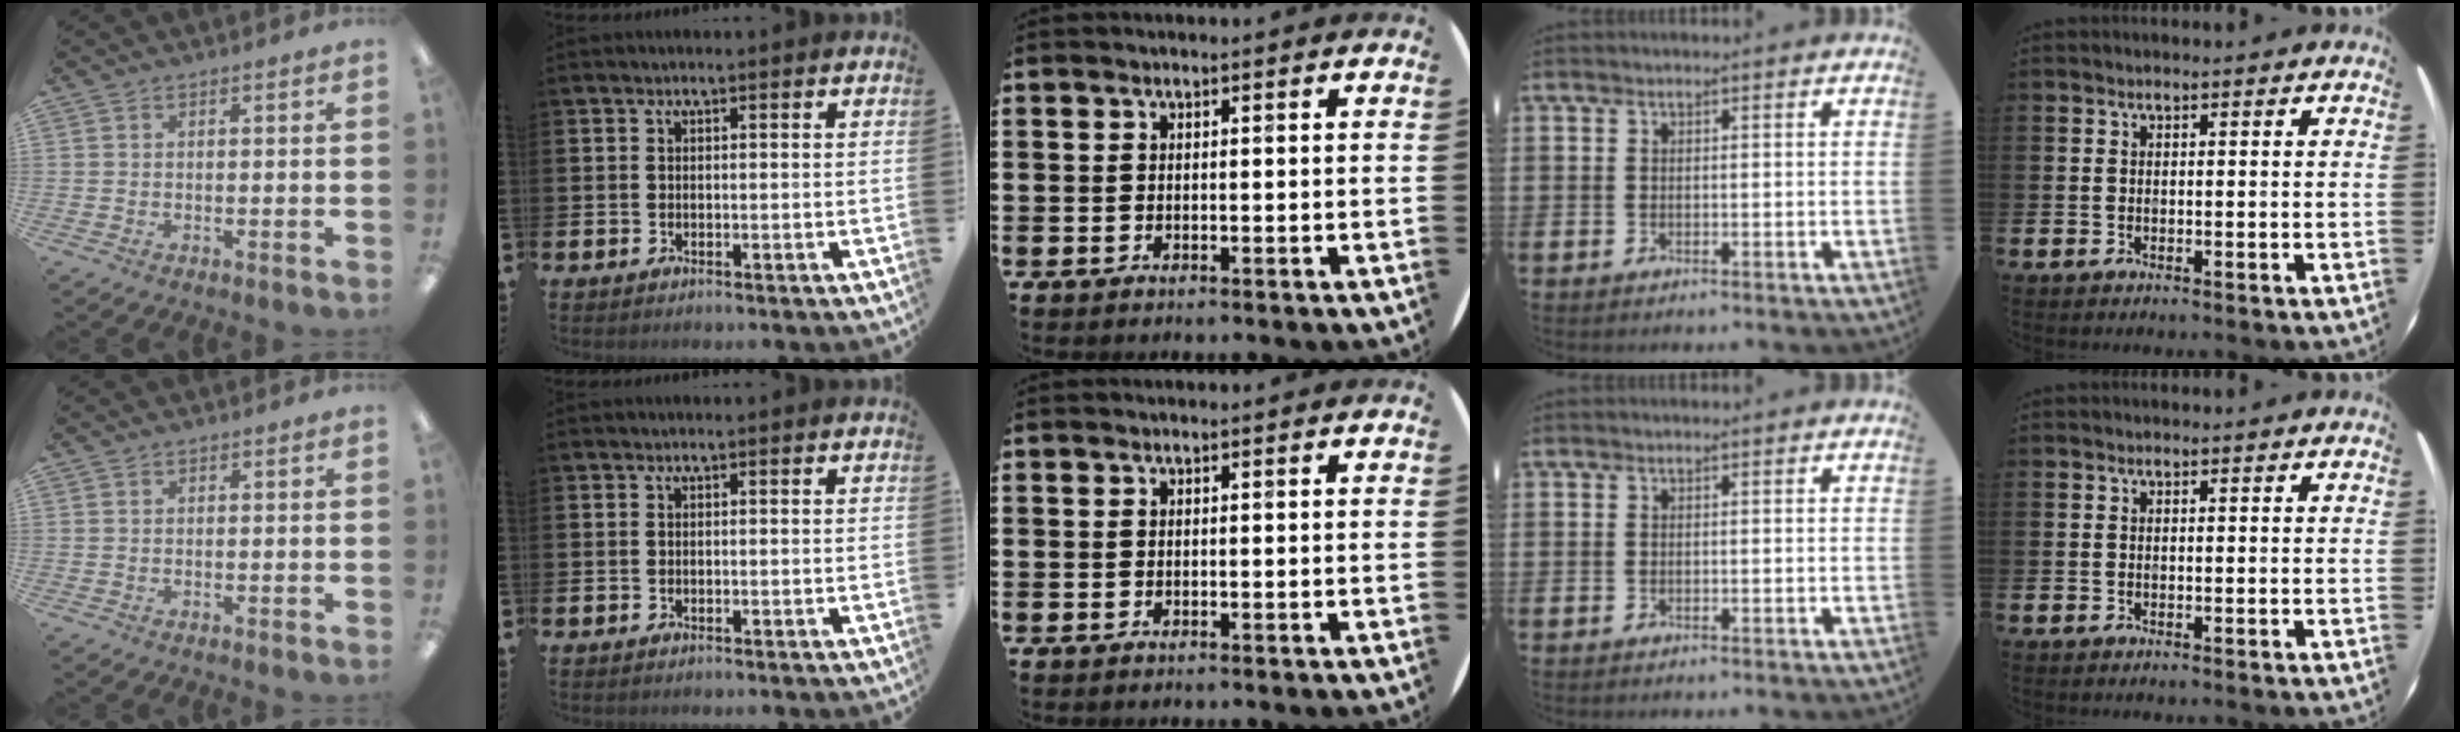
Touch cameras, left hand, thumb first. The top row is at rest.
{}